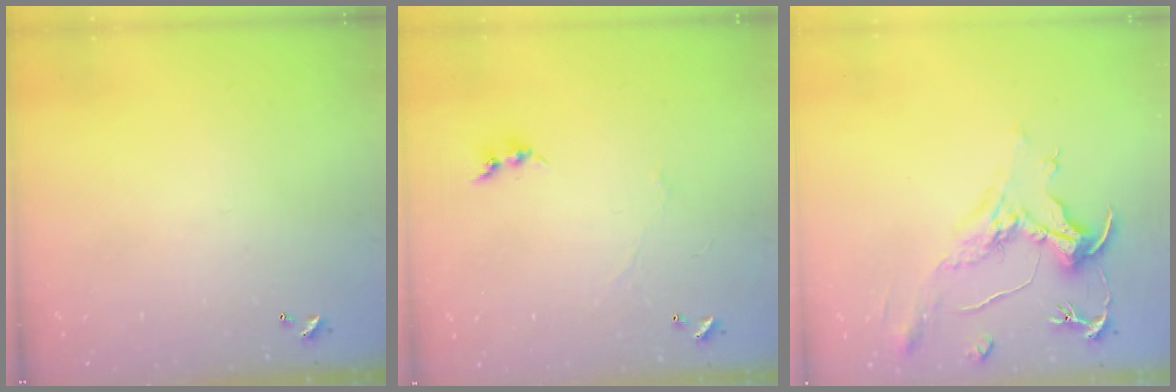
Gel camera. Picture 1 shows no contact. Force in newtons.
{"total": 1.5, "press": 1.4, "slide": 0.5}
{"total": 2.1, "press": 1.6, "slide": 1.4}